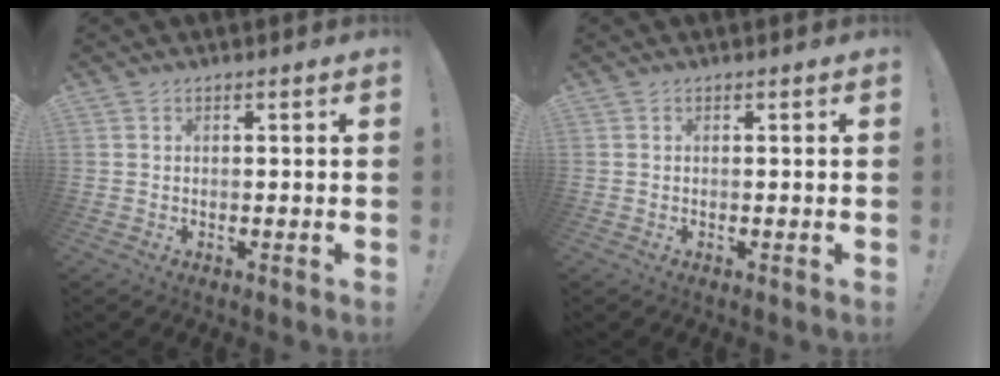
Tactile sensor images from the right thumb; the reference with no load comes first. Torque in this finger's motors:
{"motor_torque": [0.32, -0.13, 0.06, -0.14, 0.03]}